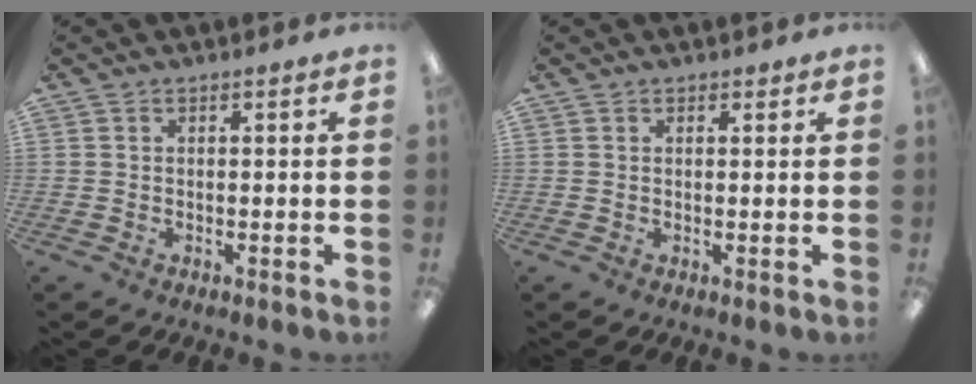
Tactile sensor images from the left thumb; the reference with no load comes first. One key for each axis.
{"total": 0.7, "fx": 0.5, "fy": 0.4, "fz": 0.1, "tx": 0.006, "ty": -0.002, "tz": 0.008}